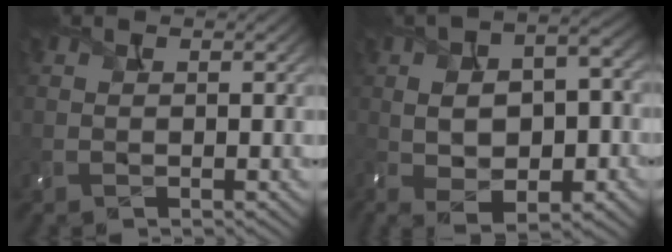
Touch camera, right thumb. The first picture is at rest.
{"total": 12.1, "force": [-1.3, 6.7, 10.0], "torque": [-0.178, -0.012, 0.004]}